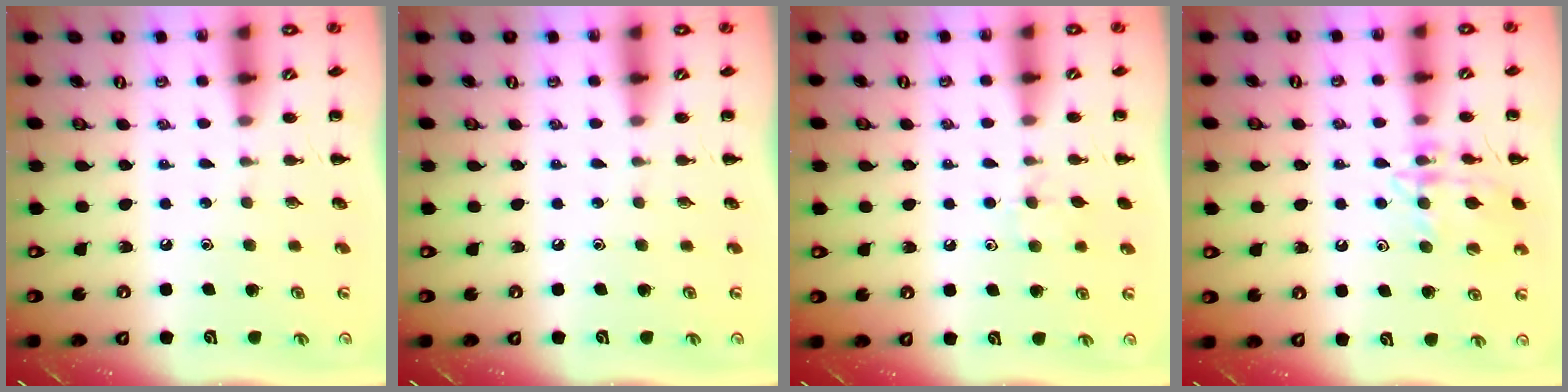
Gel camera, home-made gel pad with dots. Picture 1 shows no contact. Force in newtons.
{"total": 0.0}
{"total": 5.5, "press": 5.1, "slide": 1.9}
{"total": 13.7, "press": 13.6, "slide": 1.1}